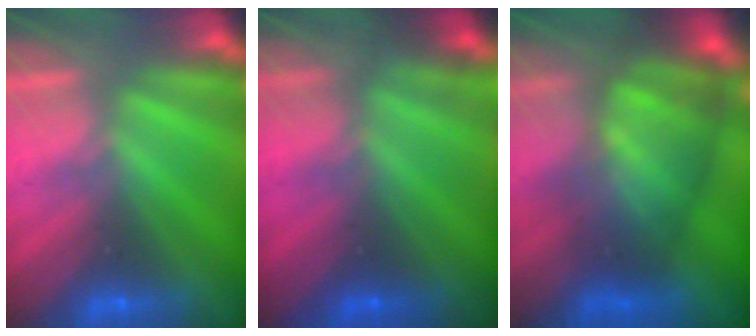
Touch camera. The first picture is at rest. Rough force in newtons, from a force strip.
{"total": 4.5}
{"total": 7.9}